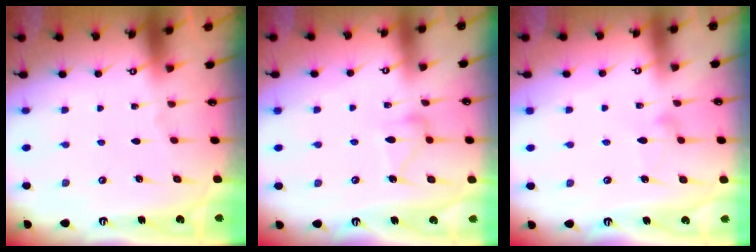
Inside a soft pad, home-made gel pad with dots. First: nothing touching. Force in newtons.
{"total": 11.1, "press": 11.1, "slide": 0.5}
{"total": 6.8, "press": 6.8, "slide": 0.3}